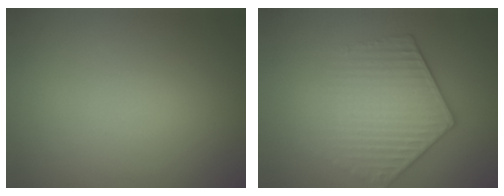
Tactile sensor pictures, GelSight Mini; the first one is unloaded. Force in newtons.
{"total": 4.5, "press": 3.9, "slide": 2.4}